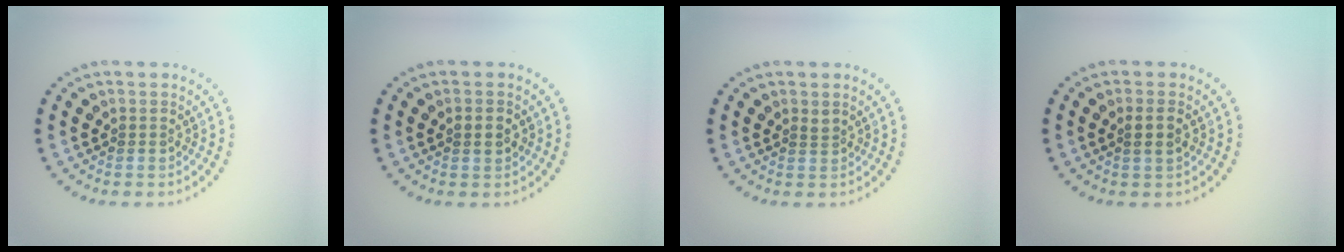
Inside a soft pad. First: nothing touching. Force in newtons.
{"total": 1.7, "press": 1.7, "slide": 0.1}
{"total": 0.7, "press": 0.5, "slide": 0.6}
{"total": 1.5, "press": 1.4, "slide": 0.6}